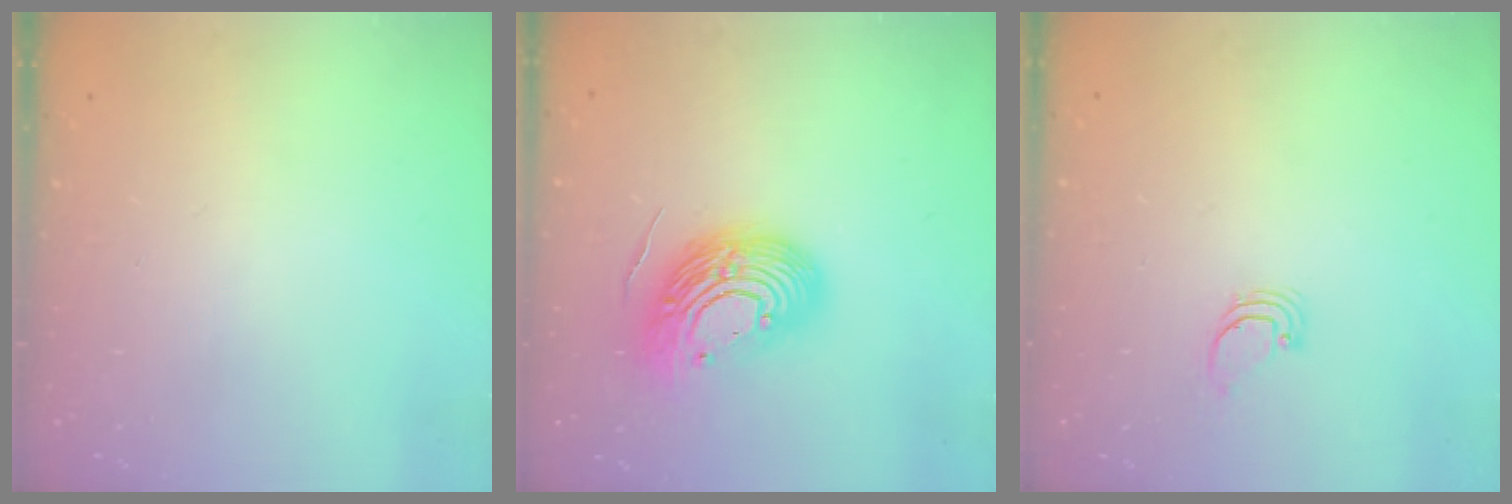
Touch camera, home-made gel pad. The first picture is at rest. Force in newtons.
{"total": 17.3, "press": 17.3, "slide": 1.4}
{"total": 0.9, "press": 0.9, "slide": 0.0}